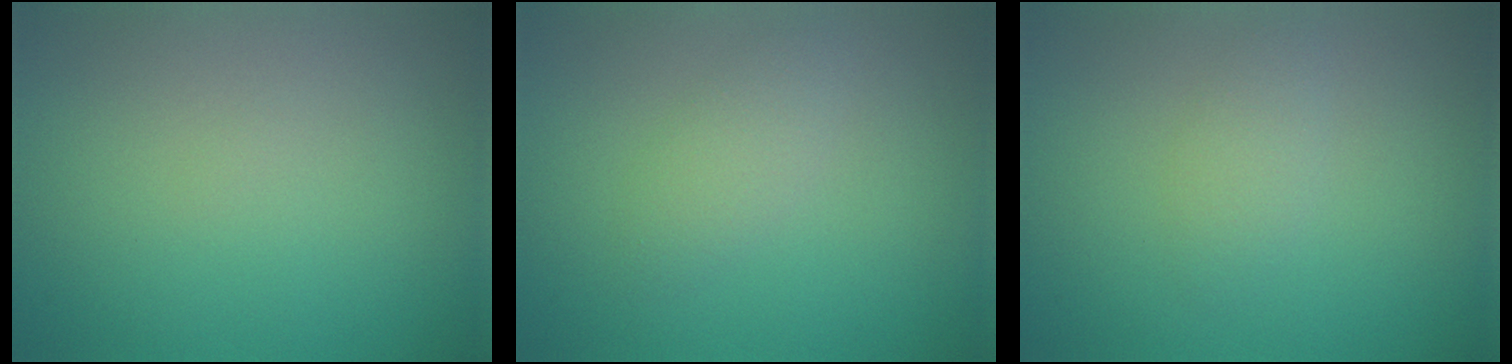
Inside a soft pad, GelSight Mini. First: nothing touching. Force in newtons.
{"total": 1.9, "press": 1.9, "slide": 0.1}
{"total": 1.6, "press": 1.6, "slide": 0.1}